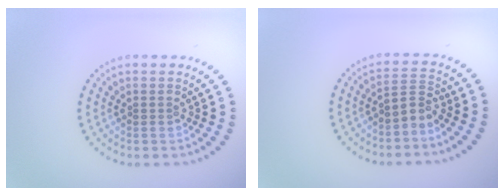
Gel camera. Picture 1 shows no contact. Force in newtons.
{"total": 2.3, "press": 1.5, "slide": 1.7}